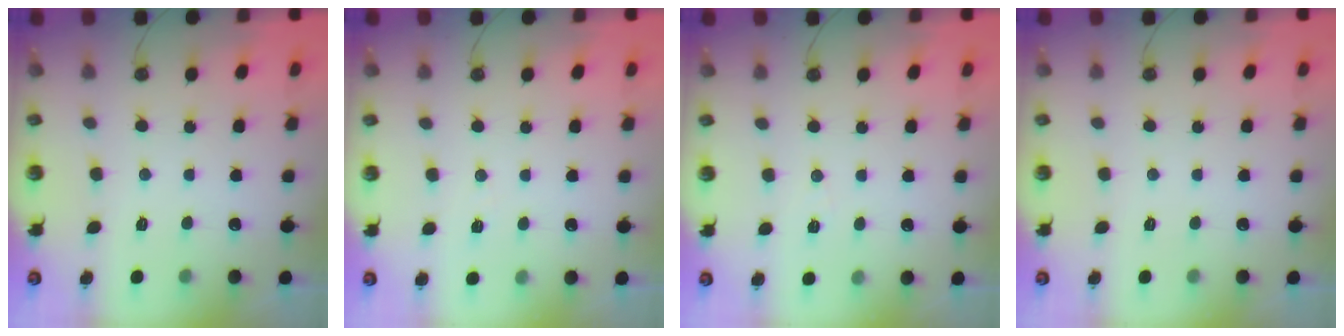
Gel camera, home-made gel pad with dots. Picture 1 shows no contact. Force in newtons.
{"total": 3.7, "press": 3.3, "slide": 1.6}
{"total": 5.9, "press": 3.8, "slide": 4.5}
{"total": 0.0}